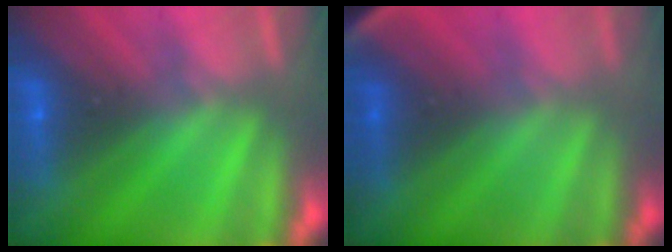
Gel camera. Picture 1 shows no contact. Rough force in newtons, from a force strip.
{"total": 2.8}